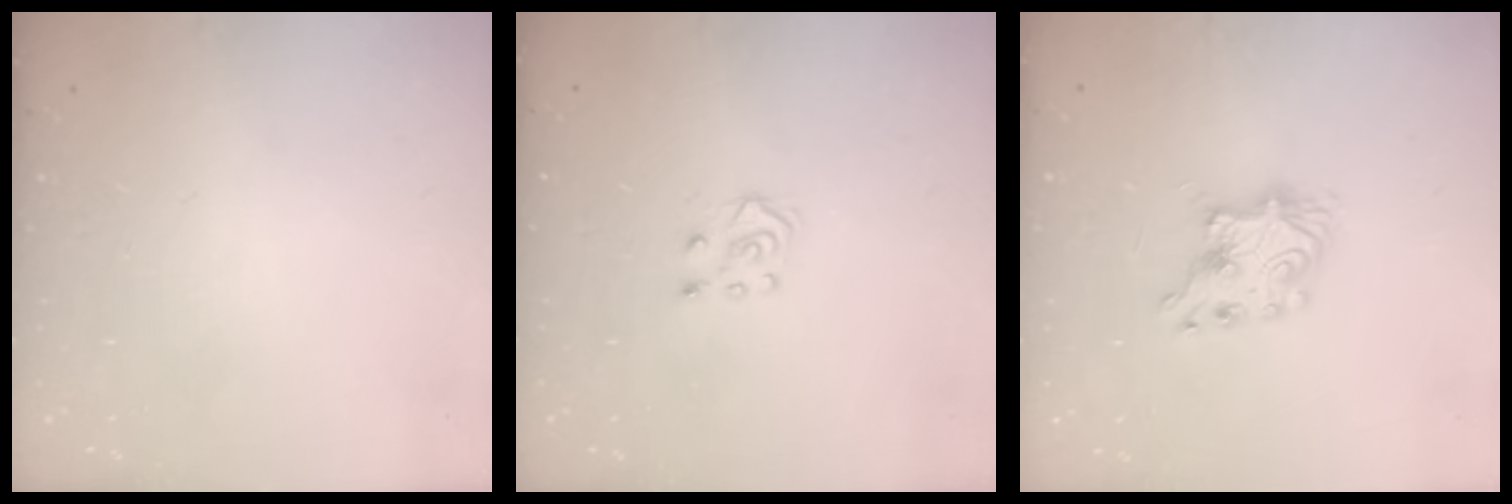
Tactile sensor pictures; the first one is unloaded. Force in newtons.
{"total": 5.2, "press": 5.2, "slide": 0.4}
{"total": 7.5, "press": 7.5, "slide": 0.4}